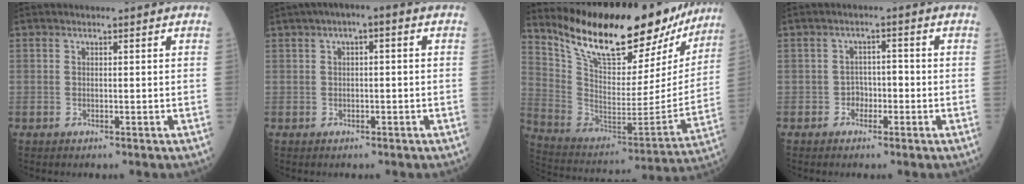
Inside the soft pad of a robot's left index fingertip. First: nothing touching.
{"total": 4.3, "force": [1.5, 1.3, 3.8], "torque": [-0.061, 0.026, 0.018]}
{"total": 26.1, "force": [21.6, 7.6, 12.6], "torque": [-0.212, -0.026, 0.325]}
{"total": 2.2, "force": [-1.0, 1.6, 1.2], "torque": [-0.010, 0.008, -0.021]}